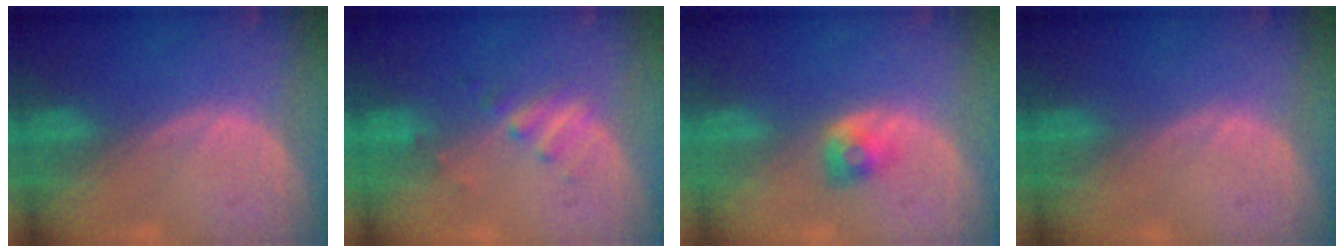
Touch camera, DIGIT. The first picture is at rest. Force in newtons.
{"total": 2.7, "press": 2.7, "slide": 0.5}
{"total": 2.6, "press": 2.4, "slide": 1.0}
{"total": 0.0}